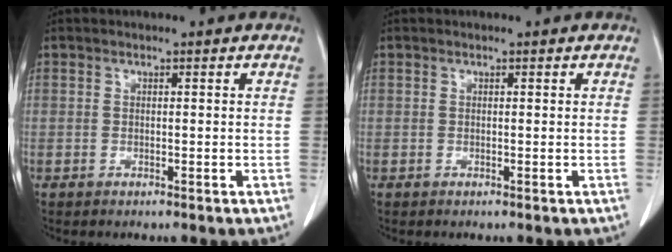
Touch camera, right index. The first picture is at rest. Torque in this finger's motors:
{"motor_torque": [-0.11, -0.02, 0.00, 0.01]}